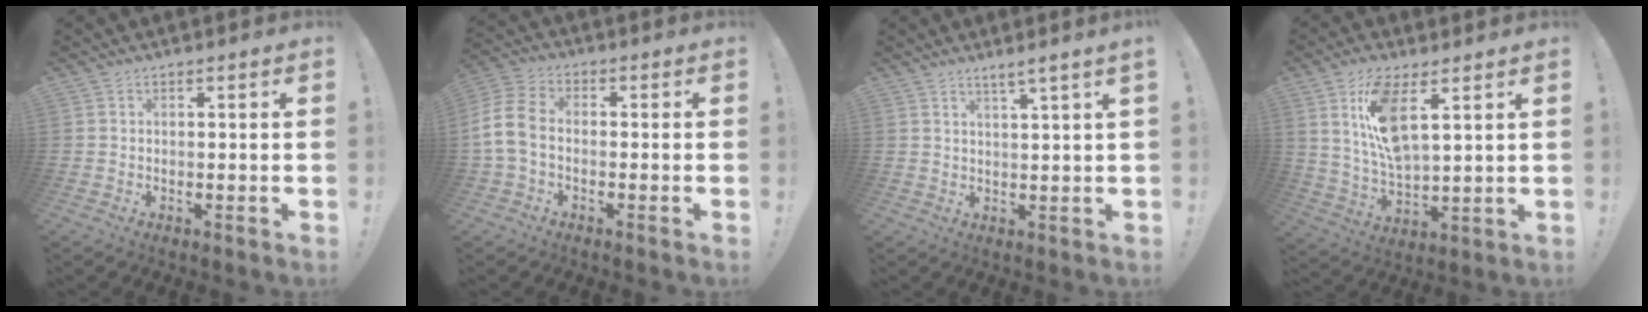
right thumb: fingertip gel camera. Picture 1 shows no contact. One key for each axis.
{"total": 9.8, "fx": -1.6, "fy": 6.7, "fz": 6.9, "tx": -0.148, "ty": 0.019, "tz": -0.025}
{"total": 3.3, "fx": 2.3, "fy": -0.9, "fz": 2.2, "tx": -0.037, "ty": -0.013, "tz": 0.036}
{"total": 13.2, "fx": 6.4, "fy": 4.9, "fz": 10.4, "tx": -0.201, "ty": -0.024, "tz": 0.112}